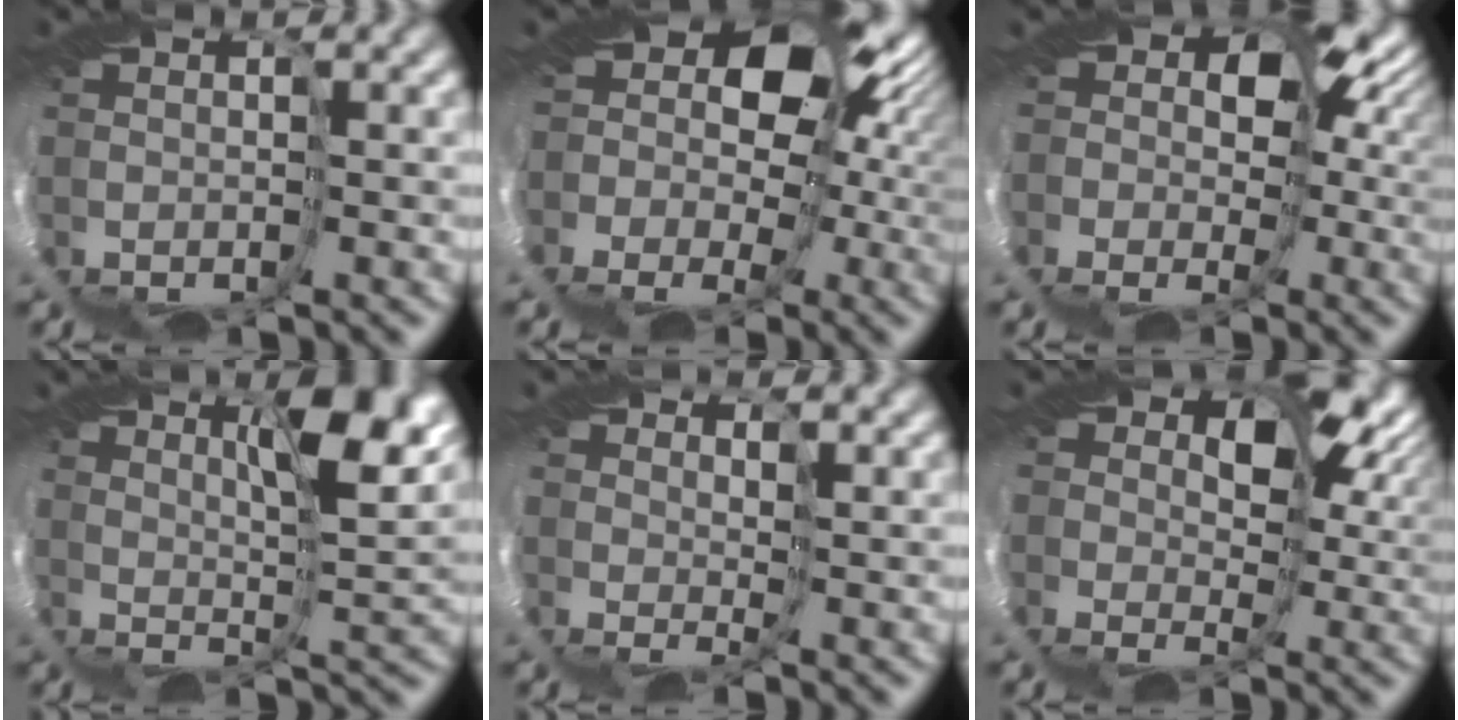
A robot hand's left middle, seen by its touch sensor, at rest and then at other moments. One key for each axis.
{"total": 10.3, "fx": 0.5, "fy": 7.2, "fz": 7.4, "tx": -0.129, "ty": -0.005, "tz": 0.014}
{"total": 8.6, "fx": 0.4, "fy": 6.7, "fz": 5.3, "tx": -0.101, "ty": 0.012, "tz": -0.009}
{"total": 6.9, "fx": 5.3, "fy": -1.9, "fz": 3.9, "tx": -0.073, "ty": 0.006, "tz": 0.083}
{"total": 2.7, "fx": 2.6, "fy": -0.1, "fz": 0.7, "tx": 0.003, "ty": 0.006, "tz": 0.031}
{"total": 10.5, "fx": 5.1, "fy": 5.8, "fz": 7.1, "tx": -0.124, "ty": 0.018, "tz": 0.073}